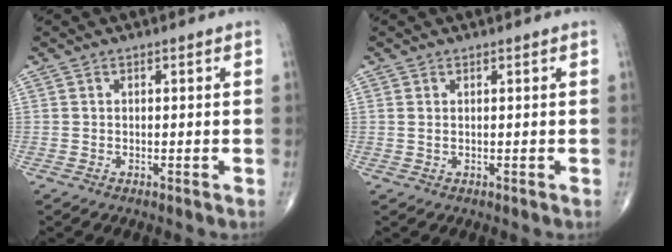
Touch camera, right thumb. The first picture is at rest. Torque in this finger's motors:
{"motor_torque": [0.05, -0.33, 0.13, 0.18, -0.02]}